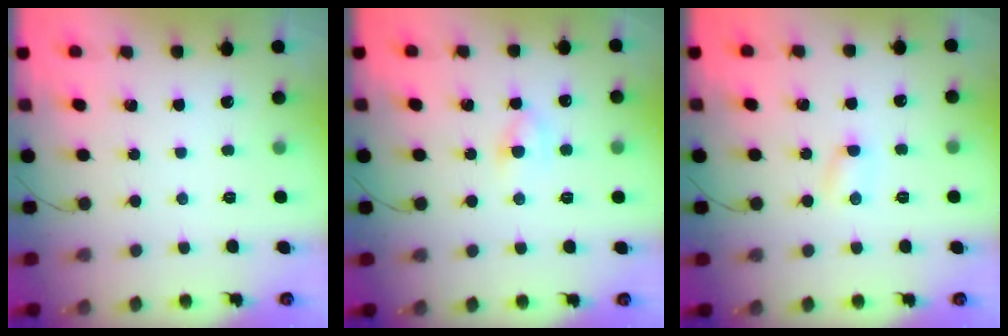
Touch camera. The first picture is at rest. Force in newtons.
{"total": 4.4, "press": 4.2, "slide": 1.3}
{"total": 1.8, "press": 1.7, "slide": 0.5}